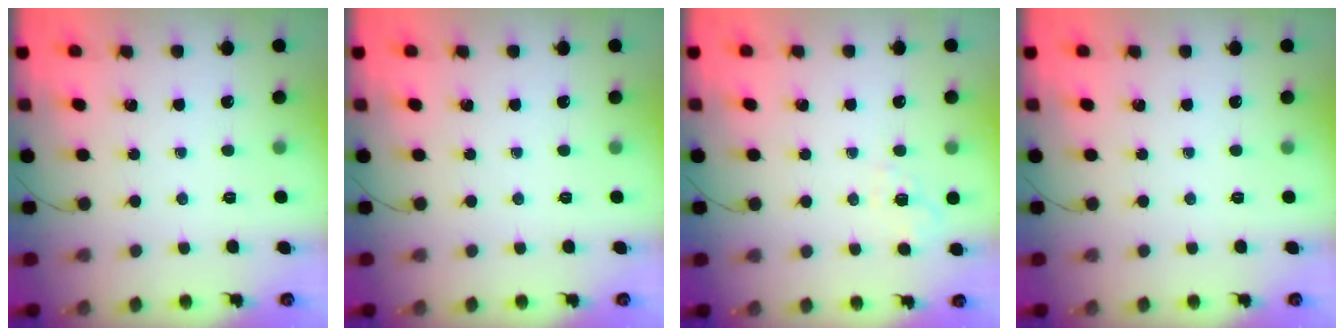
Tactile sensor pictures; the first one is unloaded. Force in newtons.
{"total": 0.0}
{"total": 1.9, "press": 0.8, "slide": 1.8}
{"total": 0.0}